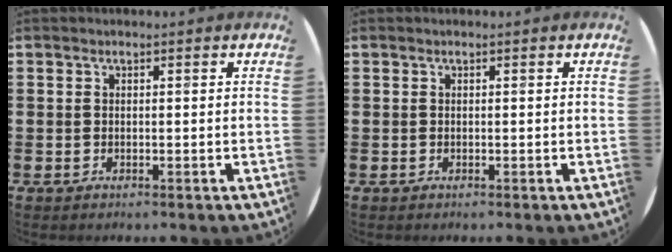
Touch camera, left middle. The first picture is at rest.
{"total": 0.0}